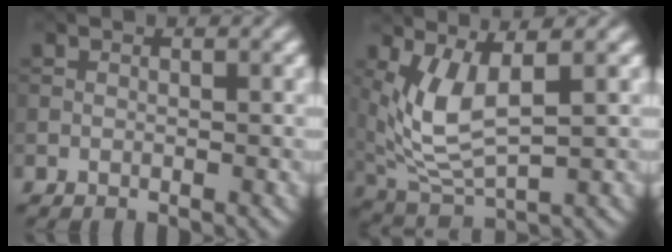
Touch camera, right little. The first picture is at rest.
{"total": 5.5, "force": [1.4, 2.3, 4.8], "torque": [-0.116, -0.012, 0.036]}